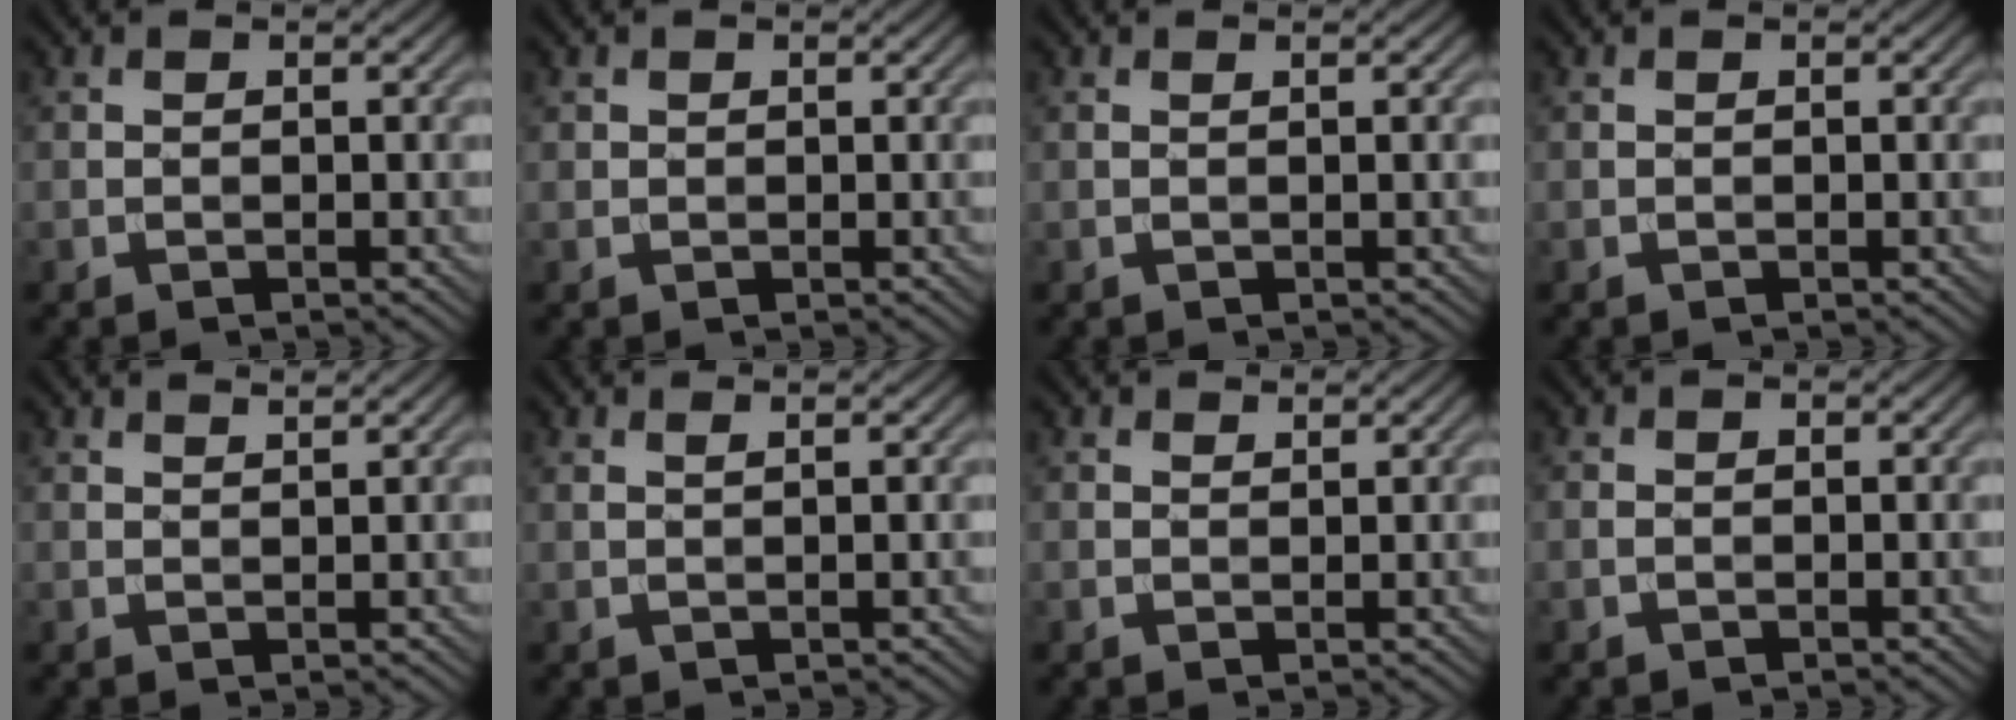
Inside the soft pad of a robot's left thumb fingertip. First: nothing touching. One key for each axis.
{"total": 0.5, "fx": 0.3, "fy": 0.4, "fz": 0.0, "tx": 0.001, "ty": -0.003, "tz": 0.008}
{"total": 1.1, "fx": 0.3, "fy": 0.0, "fz": 1.1, "tx": -0.019, "ty": 0.006, "tz": 0.000}
{"total": 0.0}
{"total": 1.3, "fx": 1.2, "fy": 0.0, "fz": 0.5, "tx": -0.017, "ty": 0.000, "tz": 0.022}
{"total": 1.6, "fx": 0.8, "fy": 0.2, "fz": 1.4, "tx": -0.022, "ty": 0.004, "tz": 0.005}
{"total": 0.9, "fx": 0.8, "fy": 0.3, "fz": 0.2, "tx": -0.007, "ty": -0.001, "tz": 0.017}
{"total": 0.6, "fx": -0.1, "fy": 0.3, "fz": 0.5, "tx": -0.011, "ty": 0.003, "tz": -0.004}